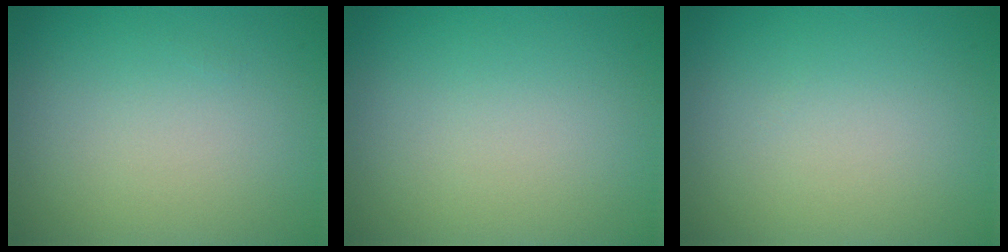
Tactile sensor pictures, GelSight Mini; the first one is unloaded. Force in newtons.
{"total": 0.0}
{"total": 0.0}